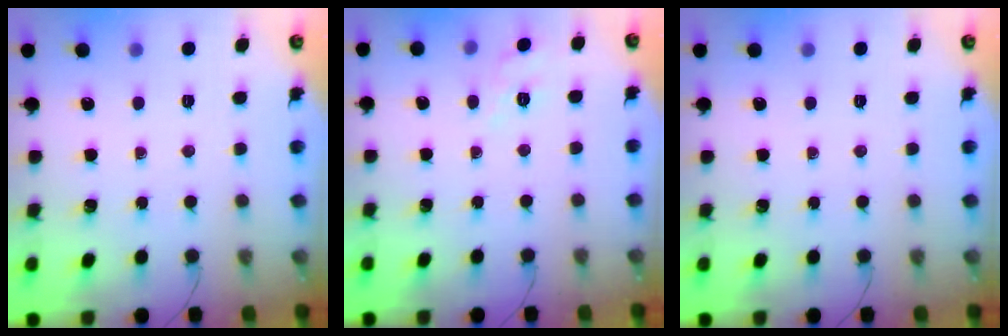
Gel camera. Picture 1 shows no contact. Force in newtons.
{"total": 6.2, "press": 6.0, "slide": 1.4}
{"total": 0.0}